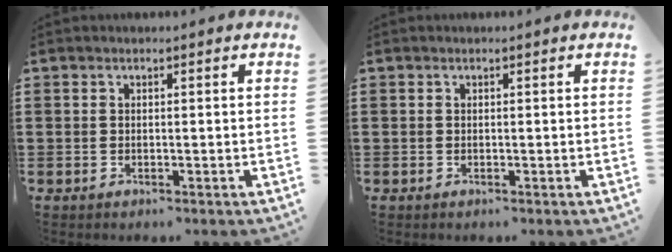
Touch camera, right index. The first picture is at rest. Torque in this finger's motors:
{"motor_torque": [0.00, 0.00, 0.00, 0.00]}